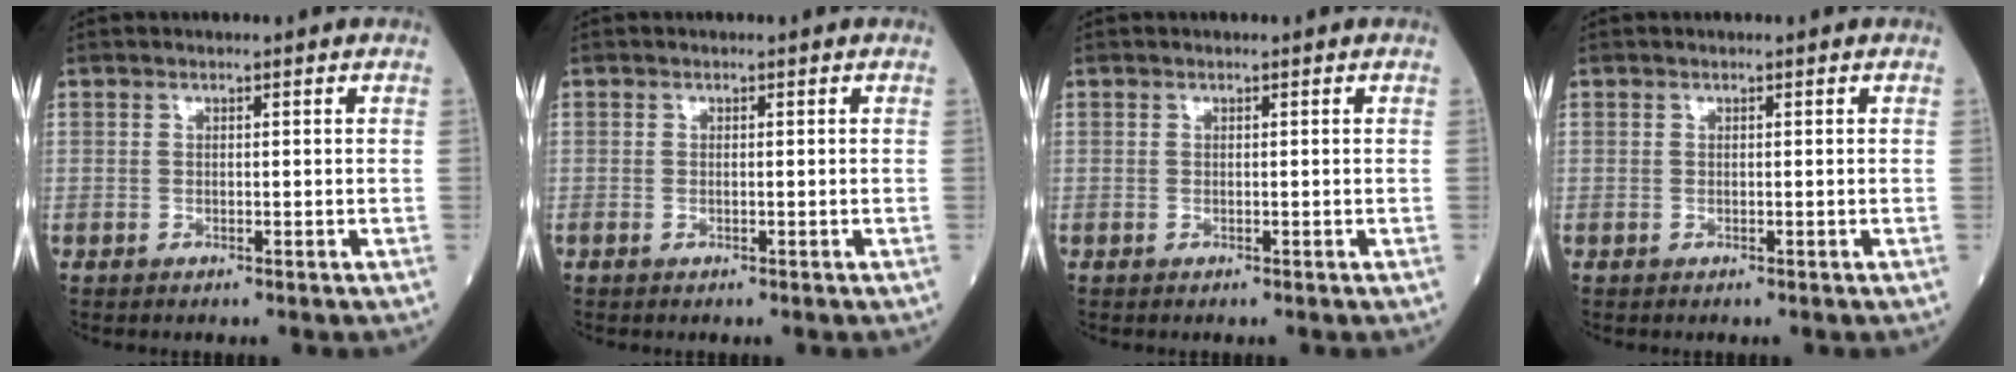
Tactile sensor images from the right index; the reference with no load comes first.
{"total": 0.0}
{"total": 0.0}
{"total": 0.0}